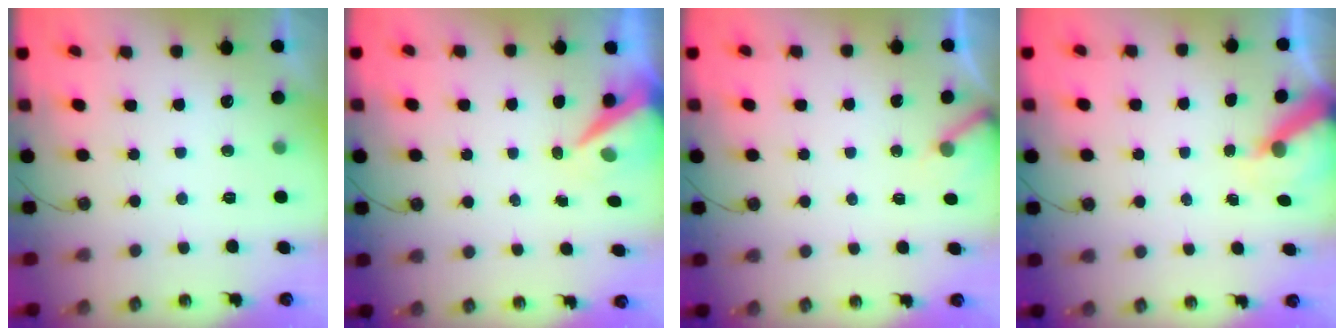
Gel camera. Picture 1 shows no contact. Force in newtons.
{"total": 7.5, "press": 7.5, "slide": 0.7}
{"total": 2.7, "press": 2.7, "slide": 0.2}
{"total": 6.5, "press": 6.5, "slide": 0.1}